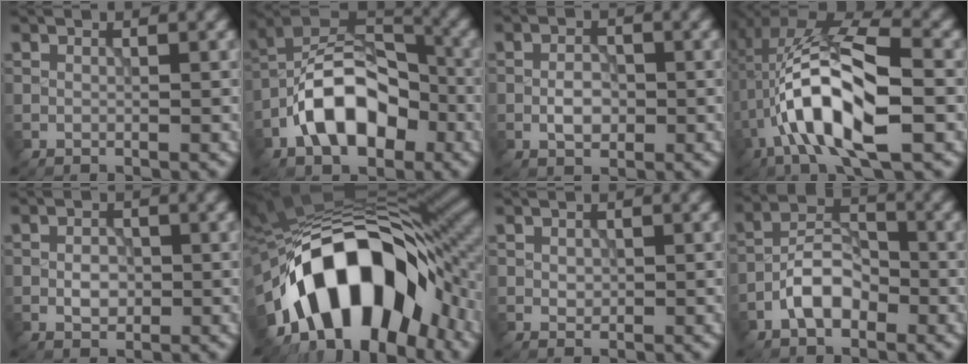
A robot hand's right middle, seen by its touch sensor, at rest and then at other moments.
{"total": 9.8, "force": [-3.9, 5.6, 7.0], "torque": [-0.116, 0.017, -0.076]}
{"total": 2.3, "force": [-0.5, 1.5, 1.7], "torque": [-0.028, 0.005, -0.013]}
{"total": 11.8, "force": [-2.1, 4.3, 10.7], "torque": [-0.196, 0.022, -0.044]}
{"total": 2.0, "force": [-0.3, 1.4, 1.3], "torque": [-0.021, 0.004, -0.007]}
{"total": 15.4, "force": [-6.5, 8.3, 11.3], "torque": [-0.158, 0.015, -0.110]}
{"total": 0.8, "force": [0.2, 0.7, 0.4], "torque": [-0.005, 0.001, 0.005]}
{"total": 4.7, "force": [-2.2, 2.6, 3.2], "torque": [-0.049, 0.016, -0.047]}